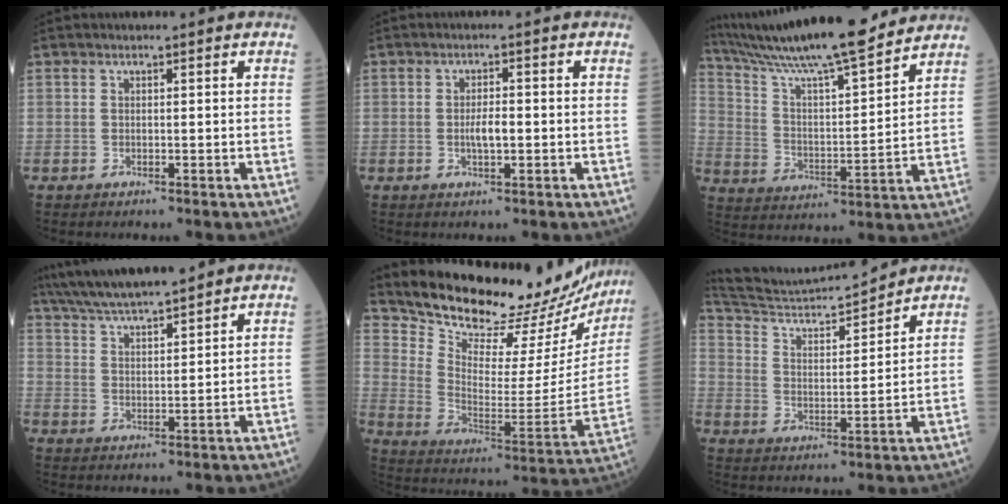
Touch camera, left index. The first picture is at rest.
{"total": 2.6, "force": [-0.6, 0.6, 2.5], "torque": [-0.047, -0.002, -0.011]}
{"total": 20.0, "force": [17.5, 1.0, 9.8], "torque": [-0.176, 0.010, 0.287]}
{"total": 11.8, "force": [10.5, 0.8, 5.3], "torque": [-0.095, 0.021, 0.181]}
{"total": 25.4, "force": [23.7, 6.5, 6.6], "torque": [-0.107, -0.090, 0.313]}
{"total": 12.7, "force": [12.4, -0.3, 2.8], "torque": [-0.061, 0.004, 0.221]}